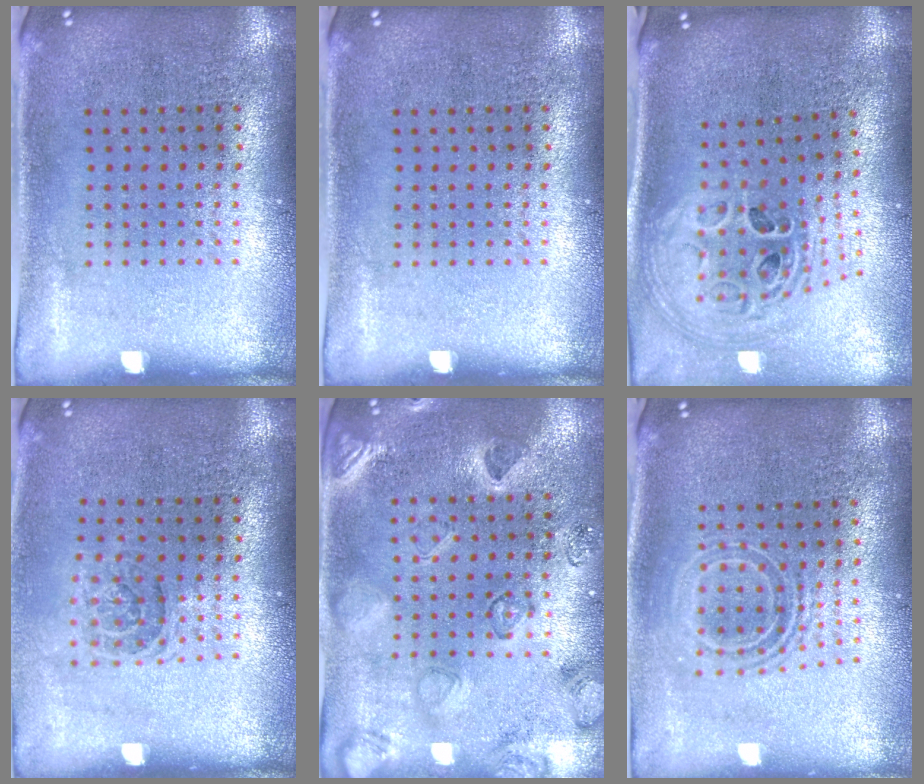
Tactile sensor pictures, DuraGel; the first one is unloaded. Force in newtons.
{"total": 0.0}
{"total": 2.0, "press": 1.6, "slide": 1.2}
{"total": 1.2, "press": 1.0, "slide": 0.6}
{"total": 2.3, "press": 2.1, "slide": 0.9}
{"total": 1.7, "press": 1.3, "slide": 1.1}